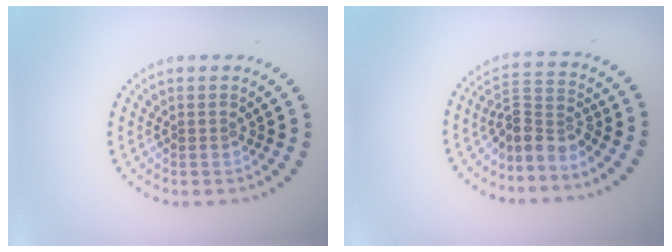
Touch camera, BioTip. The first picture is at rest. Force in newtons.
{"total": 3.2, "press": 2.2, "slide": 2.3}